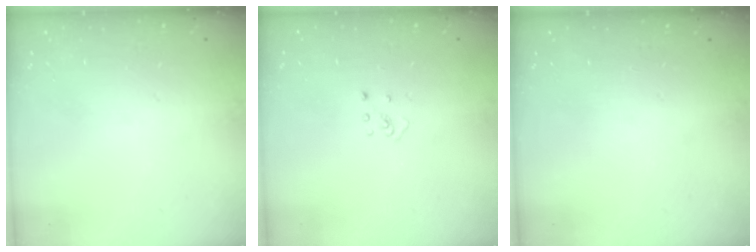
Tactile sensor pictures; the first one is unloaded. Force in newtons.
{"total": 2.0, "press": 2.0, "slide": 0.3}
{"total": 0.0}